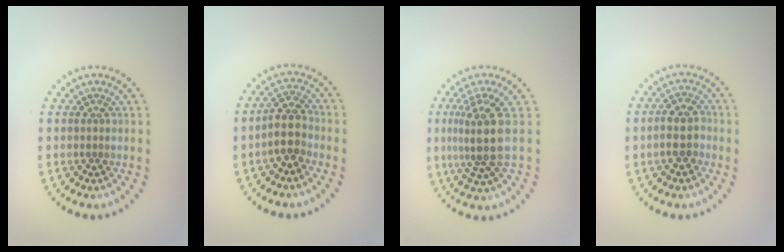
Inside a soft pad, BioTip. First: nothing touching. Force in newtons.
{"total": 2.9, "press": 2.5, "slide": 1.4}
{"total": 4.0, "press": 3.2, "slide": 2.5}
{"total": 2.9, "press": 2.7, "slide": 0.8}